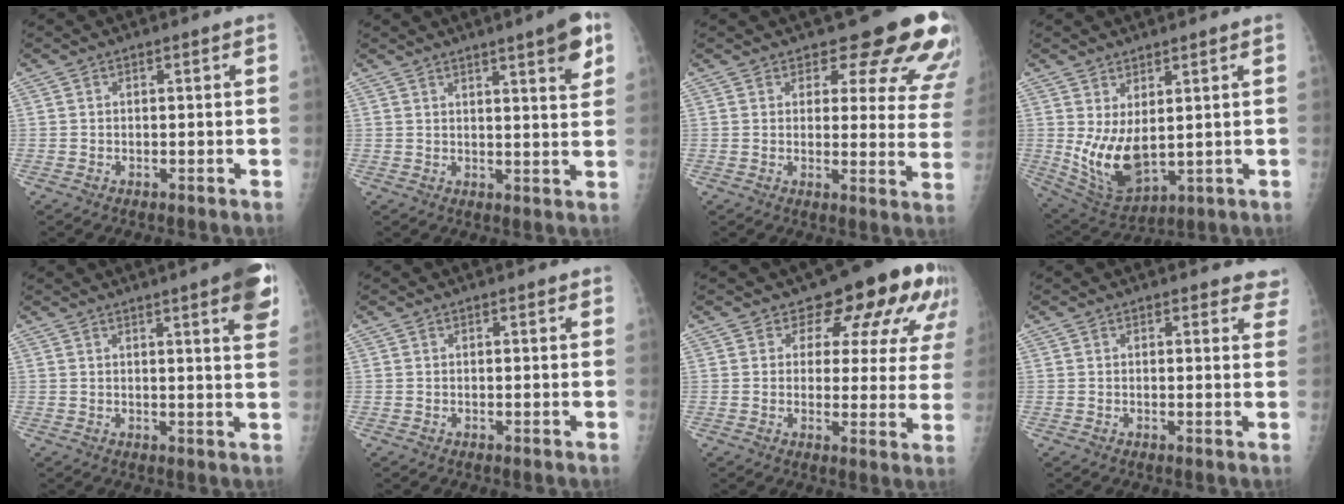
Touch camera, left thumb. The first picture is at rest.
{"total": 8.1, "force": [4.5, 1.2, 6.7], "torque": [-0.081, -0.021, 0.059]}
{"total": 16.0, "force": [13.3, 5.9, 6.8], "torque": [-0.026, -0.089, 0.132]}
{"total": 10.4, "force": [1.5, 5.4, 8.7], "torque": [-0.151, -0.028, 0.051]}
{"total": 10.0, "force": [5.5, 1.4, 8.2], "torque": [-0.086, -0.016, 0.059]}
{"total": 1.0, "force": [0.8, 0.4, 0.5], "torque": [-0.004, -0.002, 0.008]}
{"total": 13.2, "force": [9.8, 7.0, 5.5], "torque": [-0.013, -0.051, 0.093]}
{"total": 5.4, "force": [4.9, 2.1, 1.2], "torque": [0.033, -0.019, 0.037]}